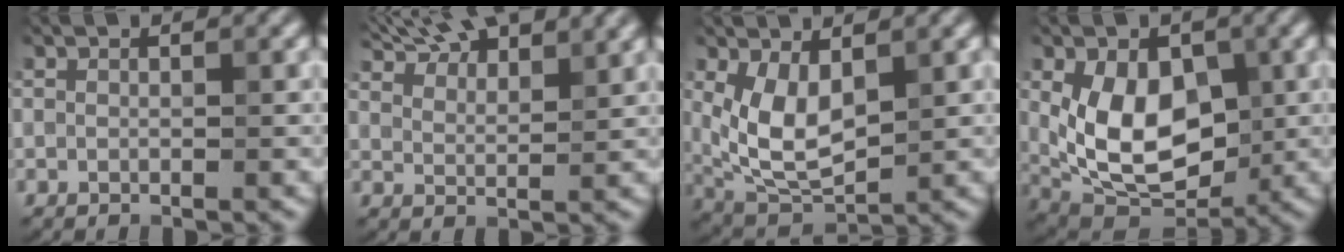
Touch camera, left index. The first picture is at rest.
{"total": 9.4, "force": [7.9, 2.7, 4.4], "torque": [-0.069, 0.019, 0.105]}
{"total": 5.8, "force": [1.3, 3.1, 4.7], "torque": [-0.105, -0.009, 0.033]}
{"total": 8.8, "force": [0.4, 5.7, 6.8], "torque": [-0.119, -0.011, 0.008]}